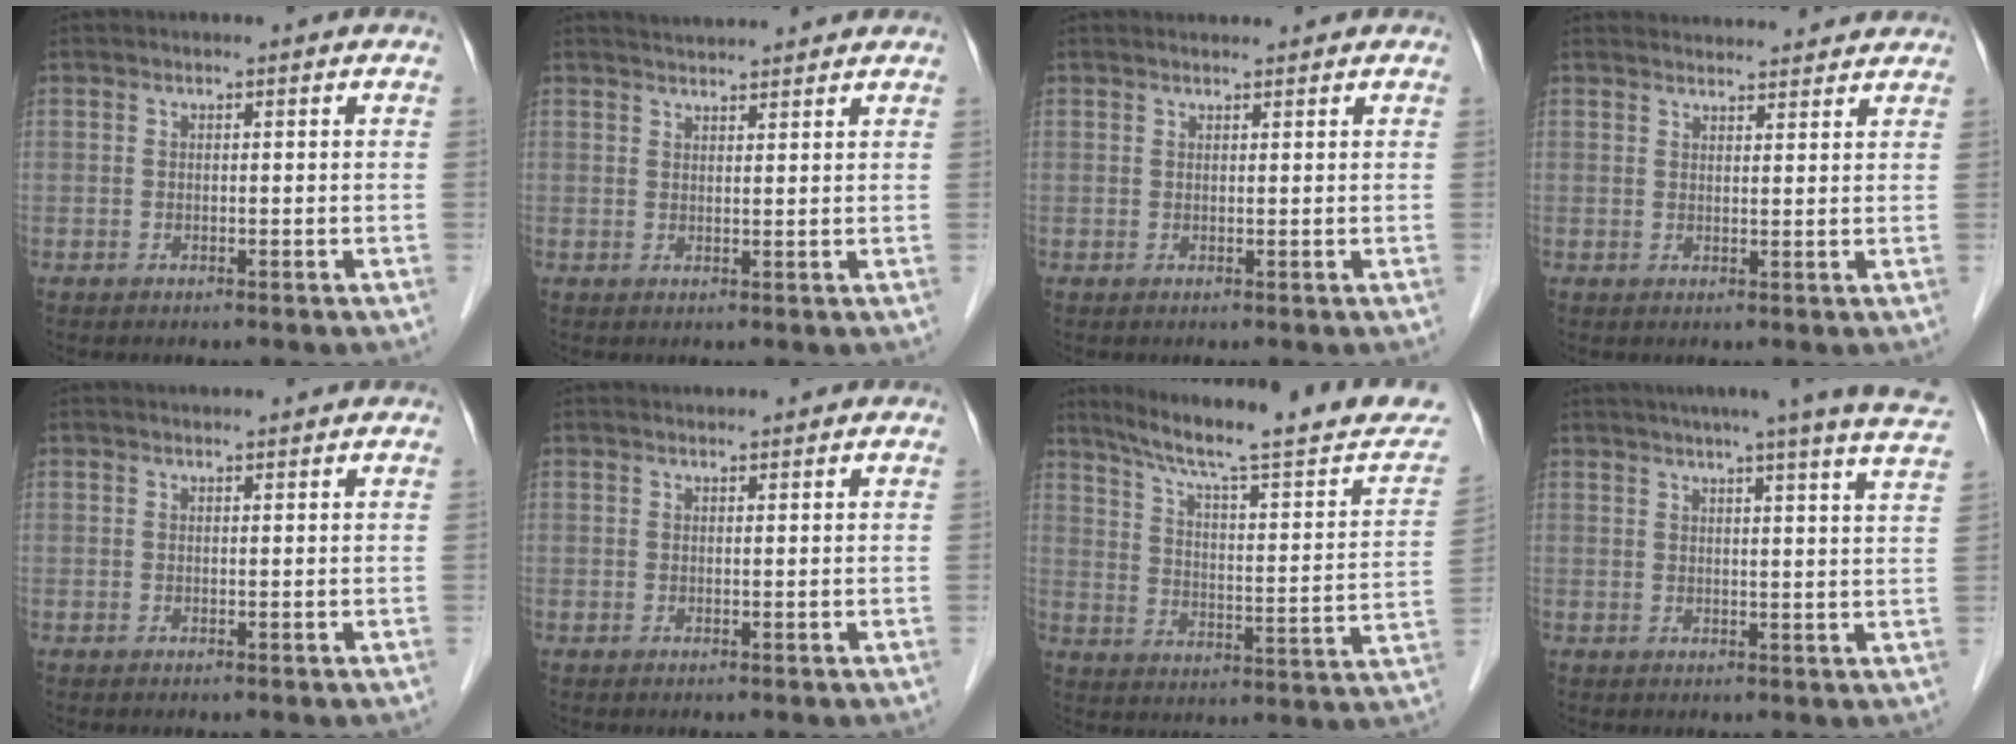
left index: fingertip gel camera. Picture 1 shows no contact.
{"total": 5.0, "force": [4.8, 0.2, 1.2], "torque": [-0.020, 0.030, 0.069]}
{"total": 1.7, "force": [1.7, 0.2, 0.3], "torque": [-0.008, 0.017, 0.028]}
{"total": 8.2, "force": [8.0, 1.2, 1.1], "torque": [-0.009, 0.026, 0.094]}
{"total": 1.6, "force": [1.6, 0.1, 0.5], "torque": [-0.008, 0.018, 0.028]}
{"total": 1.1, "force": [1.1, 0.1, 0.2], "torque": [-0.008, 0.013, 0.021]}
{"total": 23.5, "force": [19.8, 2.1, 12.4], "torque": [-0.180, -0.022, 0.263]}
{"total": 18.7, "force": [16.2, -1.3, 9.3], "torque": [-0.137, -0.028, 0.186]}